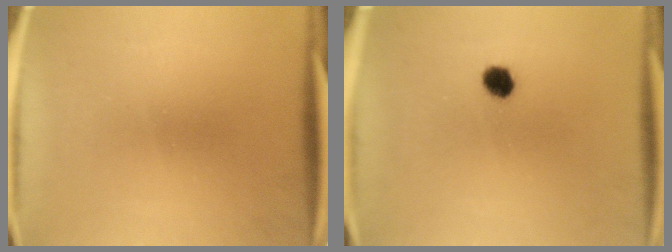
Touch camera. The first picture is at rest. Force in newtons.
{"total": 3.3}